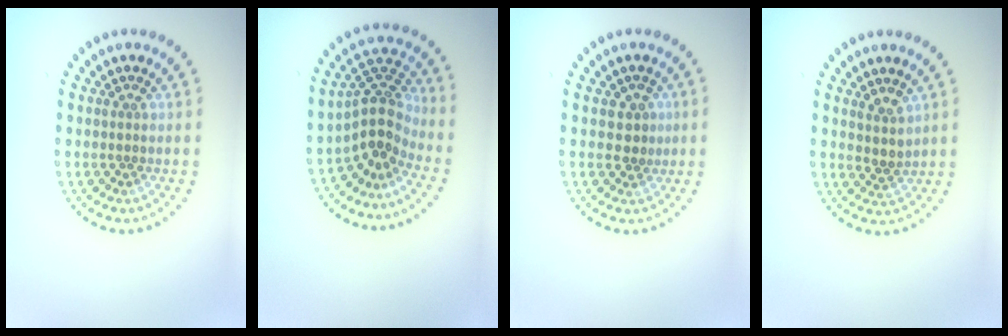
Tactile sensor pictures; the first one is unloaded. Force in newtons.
{"total": 3.7, "press": 2.6, "slide": 2.6}
{"total": 1.8, "press": 1.6, "slide": 0.8}
{"total": 1.8, "press": 1.4, "slide": 1.2}